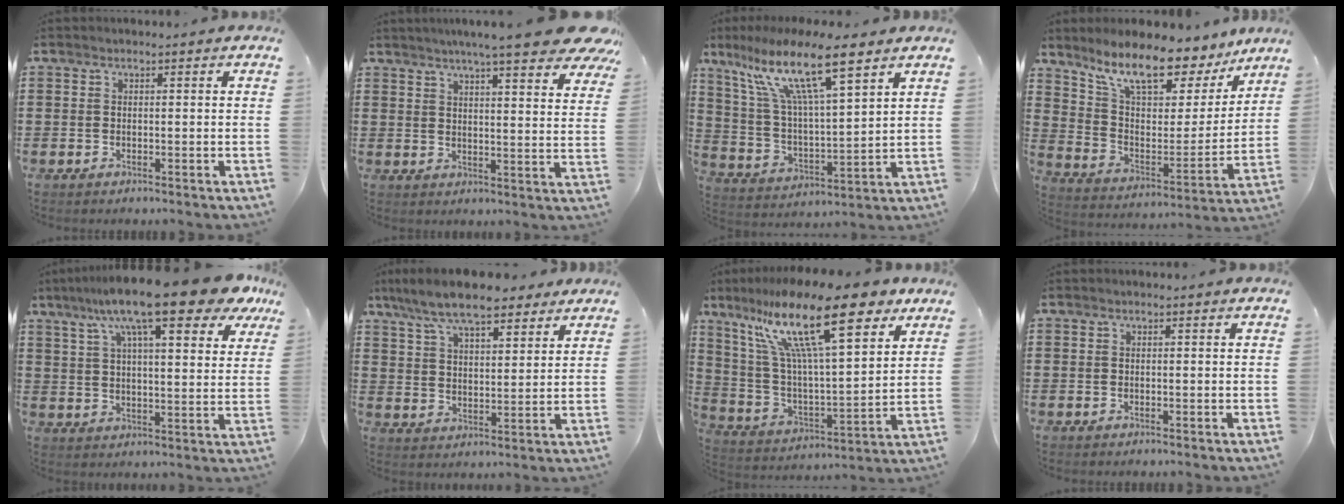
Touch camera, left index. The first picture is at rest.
{"total": 8.2, "force": [6.9, 0.1, 4.5], "torque": [-0.093, -0.027, 0.117]}
{"total": 13.3, "force": [8.9, 2.5, 9.6], "torque": [-0.201, -0.034, 0.148]}
{"total": 10.8, "force": [9.1, 2.6, 5.2], "torque": [-0.119, -0.065, 0.154]}
{"total": 16.7, "force": [12.0, 2.5, 11.4], "torque": [-0.228, -0.038, 0.197]}
{"total": 9.6, "force": [8.1, 2.3, 4.7], "torque": [-0.116, -0.013, 0.149]}
{"total": 19.5, "force": [11.9, 5.2, 14.6], "torque": [-0.294, -0.049, 0.195]}
{"total": 0.0}